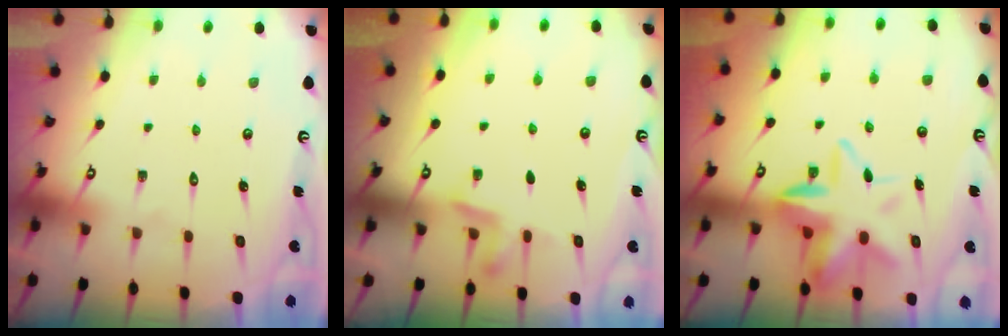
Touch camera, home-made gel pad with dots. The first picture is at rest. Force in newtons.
{"total": 3.9, "press": 3.8, "slide": 0.9}
{"total": 10.6, "press": 10.3, "slide": 2.4}